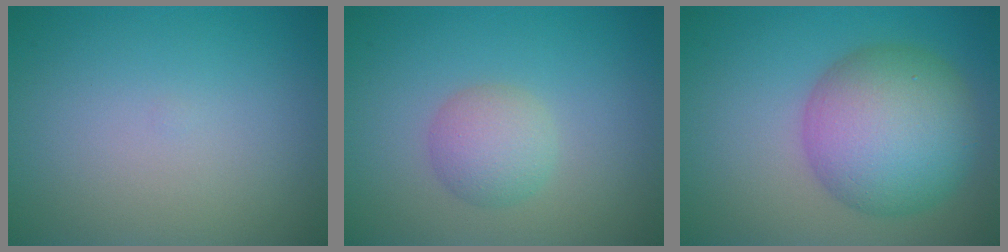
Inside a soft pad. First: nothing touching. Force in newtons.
{"total": 2.7, "press": 2.7, "slide": 0.1}
{"total": 9.2, "press": 9.2, "slide": 0.2}